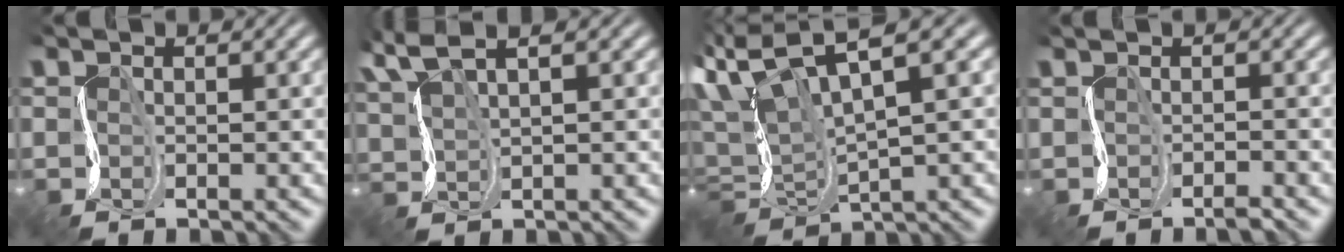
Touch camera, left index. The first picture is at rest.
{"total": 4.2, "force": [2.9, 0.9, 3.0], "torque": [-0.087, 0.018, 0.055]}
{"total": 8.5, "force": [2.2, 2.5, 7.8], "torque": [-0.168, 0.010, 0.038]}
{"total": 1.2, "force": [-0.7, -0.3, 0.9], "torque": [-0.022, -0.006, -0.013]}